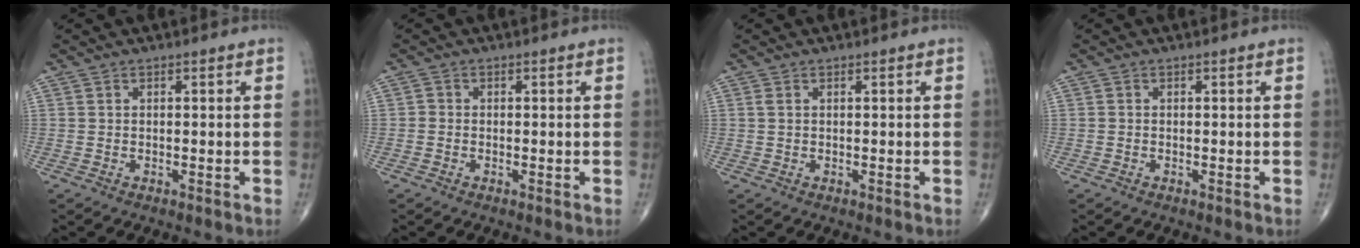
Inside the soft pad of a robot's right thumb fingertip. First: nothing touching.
{"total": 0.9, "force": [-0.4, 0.7, 0.3], "torque": [0.000, 0.002, -0.012]}
{"total": 0.8, "force": [0.3, 0.4, 0.6], "torque": [-0.018, 0.006, 0.009]}
{"total": 0.0}